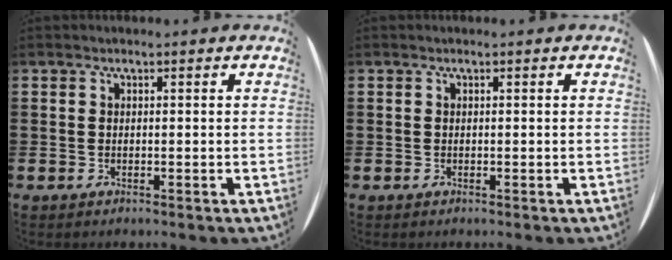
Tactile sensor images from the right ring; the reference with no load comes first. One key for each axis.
{"total": 0.0}